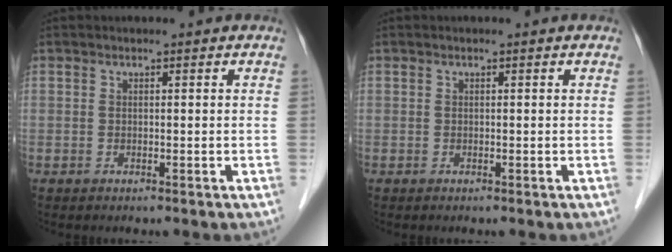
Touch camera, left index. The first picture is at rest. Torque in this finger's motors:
{"motor_torque": [0.00, 0.00, 0.02, 0.00]}